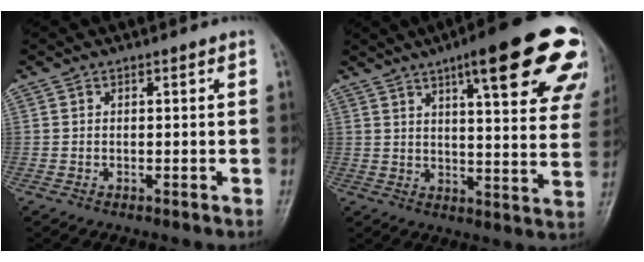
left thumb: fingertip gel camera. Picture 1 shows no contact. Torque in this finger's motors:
{"motor_torque": [2.67, 2.00, 1.95, -0.82, 0.14]}